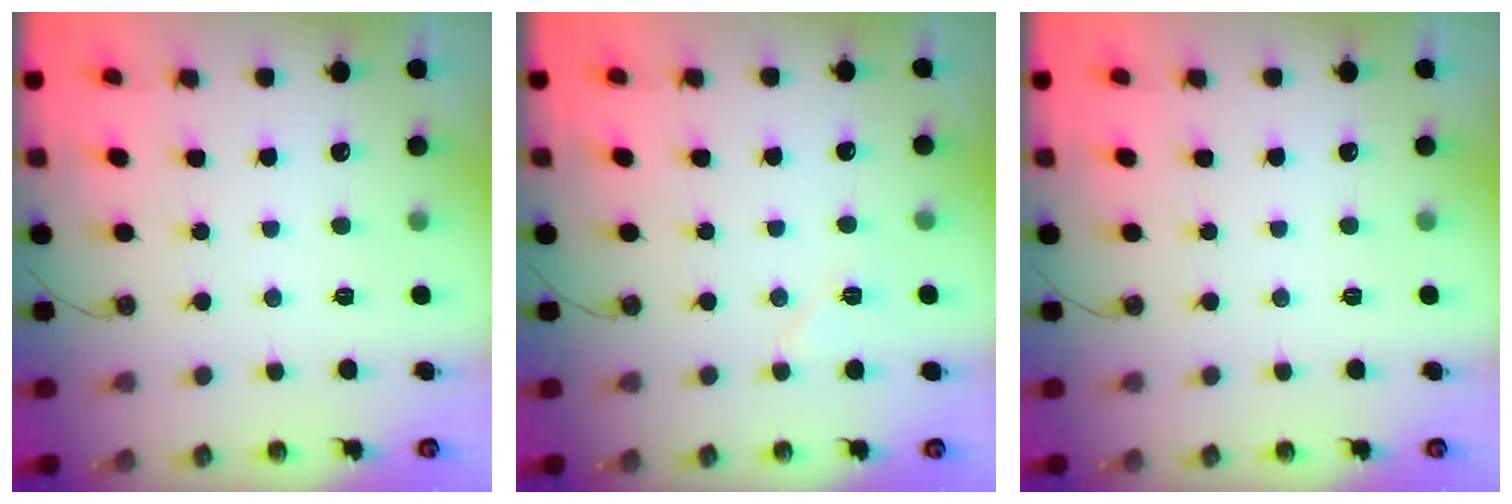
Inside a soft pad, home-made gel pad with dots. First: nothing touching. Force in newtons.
{"total": 5.6, "press": 5.3, "slide": 1.7}
{"total": 0.0}